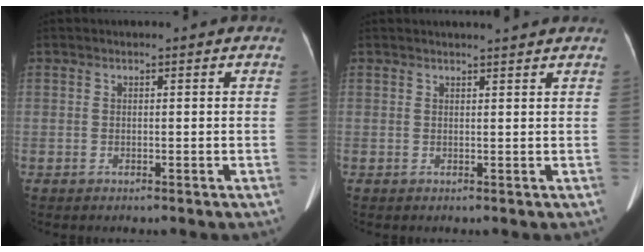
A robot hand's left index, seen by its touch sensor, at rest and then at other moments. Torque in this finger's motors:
{"motor_torque": [-0.21, -0.22, 0.06, 0.02]}